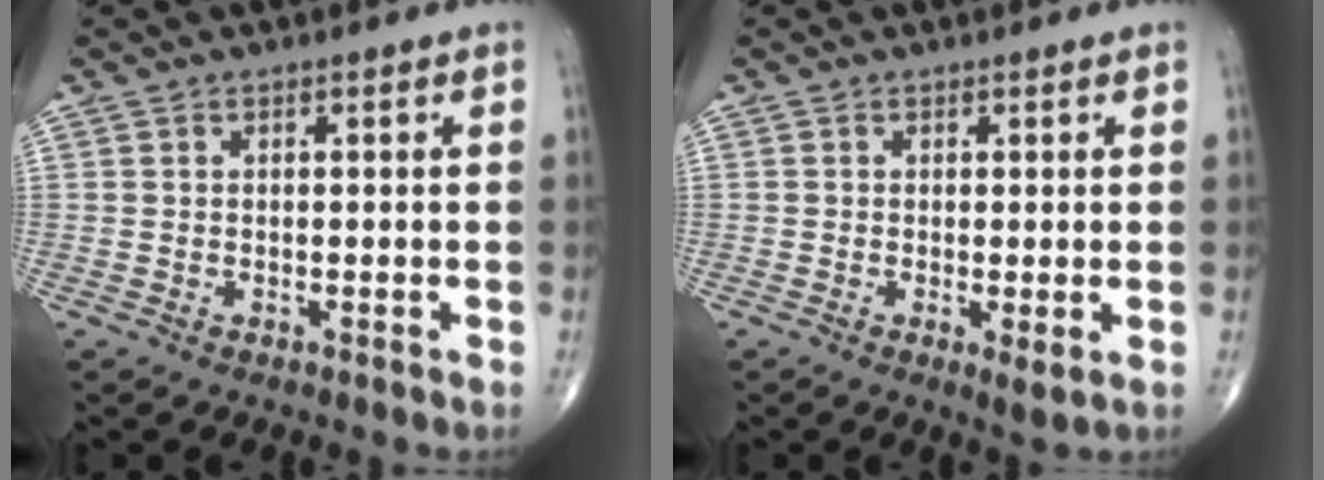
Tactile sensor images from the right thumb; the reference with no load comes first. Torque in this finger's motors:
{"motor_torque": [-0.02, 0.13, -0.21, -0.07, 0.01]}